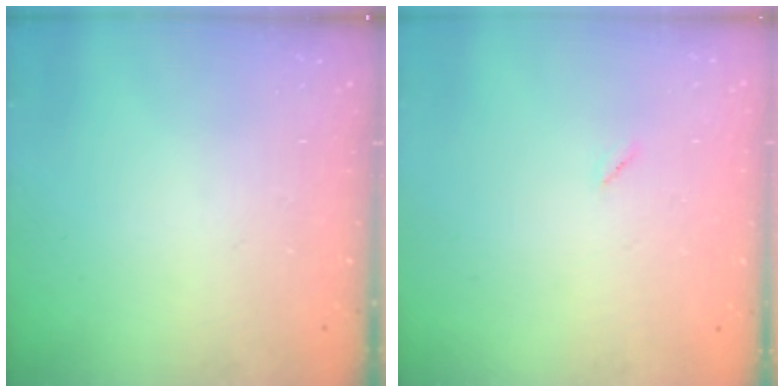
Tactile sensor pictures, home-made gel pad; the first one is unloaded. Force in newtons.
{"total": 2.0, "press": 2.0, "slide": 0.1}